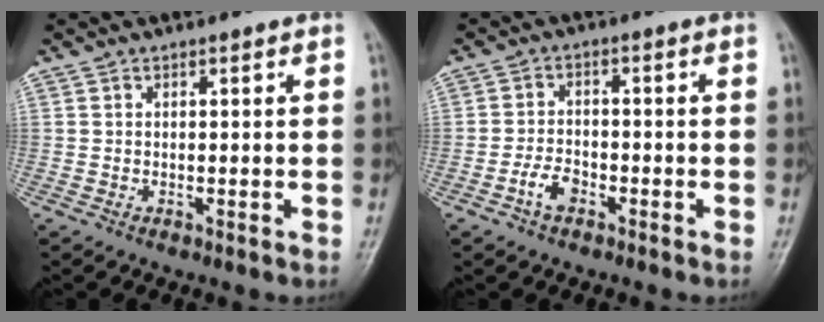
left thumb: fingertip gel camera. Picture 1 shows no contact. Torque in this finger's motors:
{"motor_torque": [-0.22, 0.38, 0.29, 0.37, 0.01]}